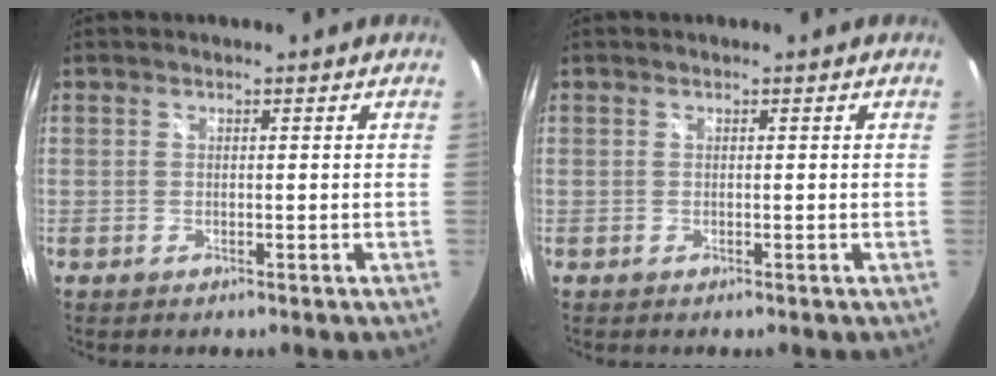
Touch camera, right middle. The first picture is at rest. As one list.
[{"total": 0.0}]